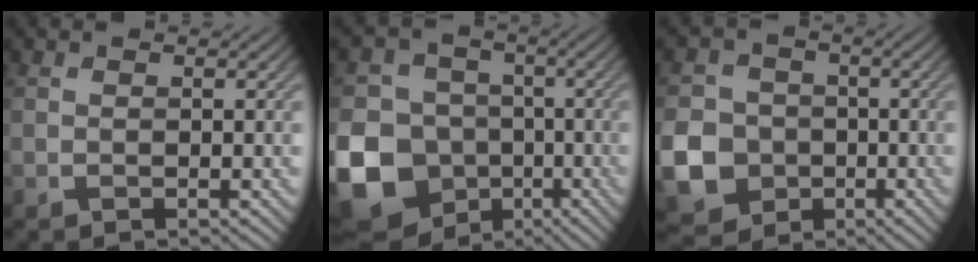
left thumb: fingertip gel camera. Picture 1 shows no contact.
{"total": 18.3, "force": [-6.6, 15.8, 6.7], "torque": [-0.201, -0.052, -0.134]}
{"total": 11.7, "force": [-3.5, 10.5, 3.7], "torque": [-0.133, -0.052, -0.082]}